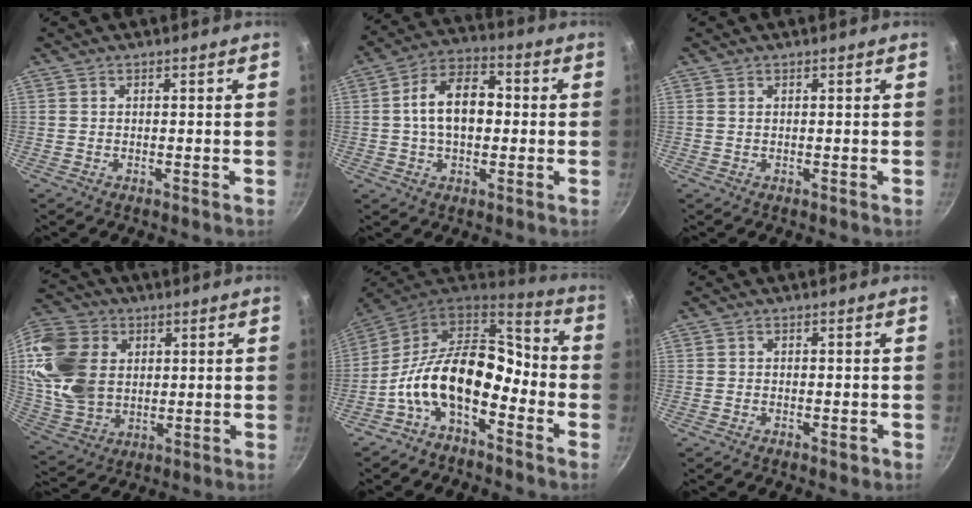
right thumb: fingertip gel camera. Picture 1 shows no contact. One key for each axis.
{"total": 12.4, "fx": 0.4, "fy": 7.8, "fz": 9.6, "tx": -0.132, "ty": 0.031, "tz": -0.005}
{"total": 0.5, "fx": 0.3, "fy": 0.3, "fz": 0.3, "tx": -0.007, "ty": 0.000, "tz": 0.005}
{"total": 17.1, "fx": 3.3, "fy": 13.0, "fz": 10.7, "tx": -0.192, "ty": -0.006, "tz": 0.071}
{"total": 16.6, "fx": -5.5, "fy": 9.6, "fz": 12.4, "tx": -0.199, "ty": 0.065, "tz": -0.121}
{"total": 1.3, "fx": -0.7, "fy": 0.6, "fz": 0.9, "tx": -0.016, "ty": 0.005, "tz": -0.009}